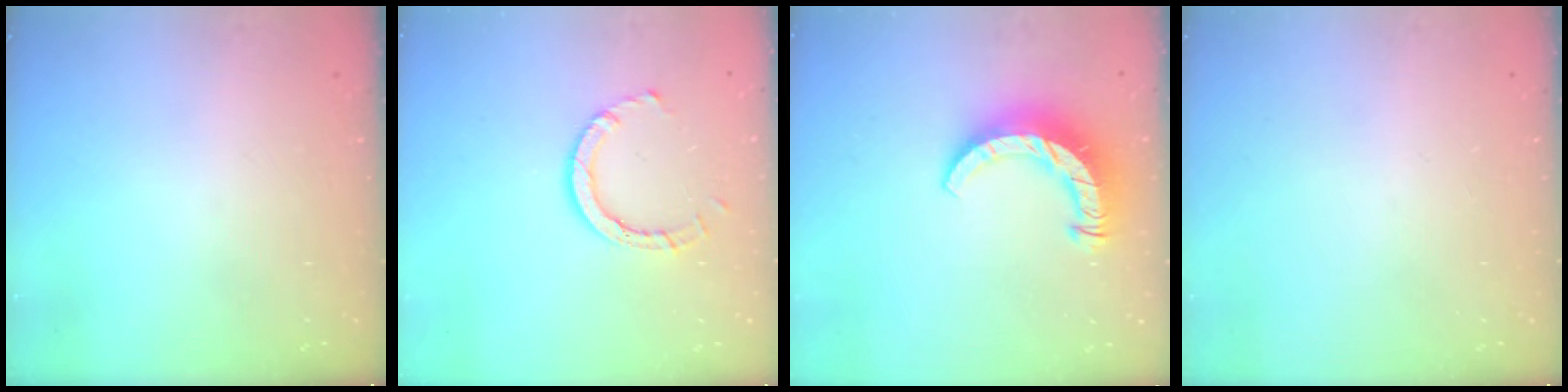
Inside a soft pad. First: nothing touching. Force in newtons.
{"total": 5.8, "press": 5.8, "slide": 0.2}
{"total": 10.5, "press": 10.5, "slide": 1.2}
{"total": 0.0}